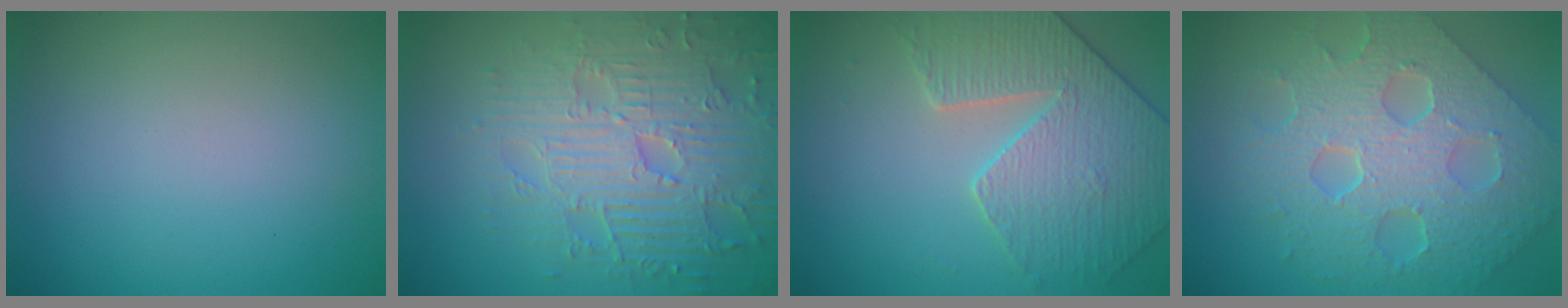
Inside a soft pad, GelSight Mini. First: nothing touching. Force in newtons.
{"total": 7.4, "press": 5.8, "slide": 4.5}
{"total": 4.4, "press": 4.4, "slide": 0.2}
{"total": 8.7, "press": 6.4, "slide": 5.9}